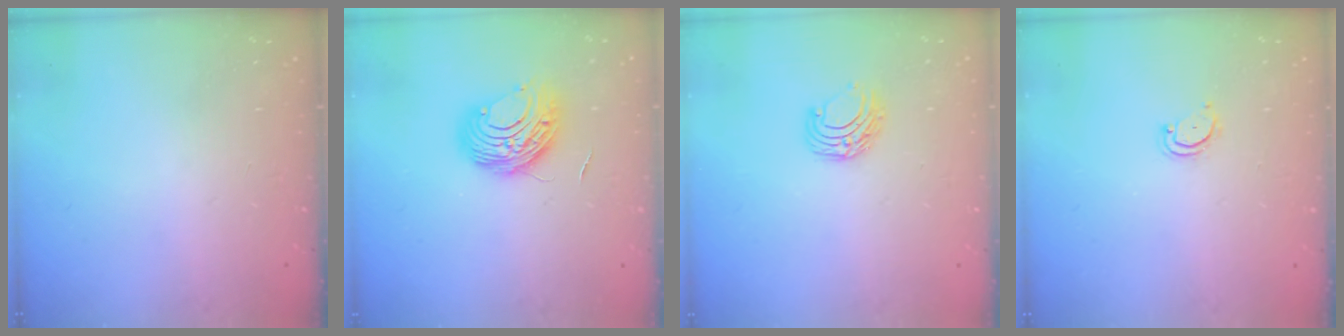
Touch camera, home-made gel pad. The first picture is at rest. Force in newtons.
{"total": 9.1, "press": 9.1, "slide": 0.5}
{"total": 6.7, "press": 6.7, "slide": 0.7}
{"total": 2.8, "press": 2.8, "slide": 0.3}